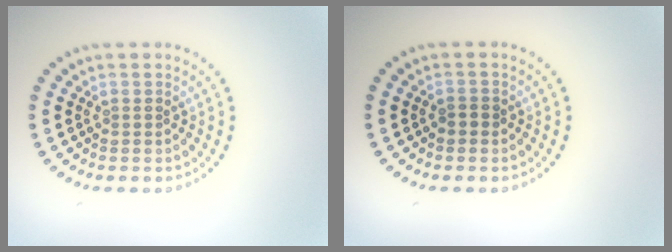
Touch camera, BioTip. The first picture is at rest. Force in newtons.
{"total": 0.9, "press": 0.9, "slide": 0.1}